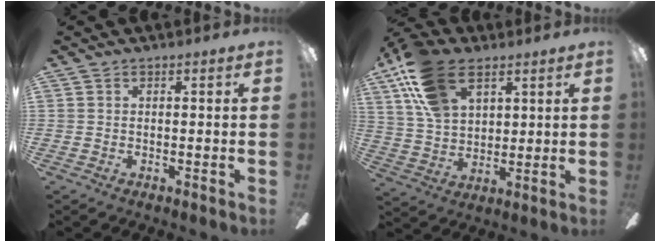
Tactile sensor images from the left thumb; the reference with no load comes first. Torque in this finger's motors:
{"motor_torque": [0.23, 0.27, 1.38, -1.39, 0.17]}